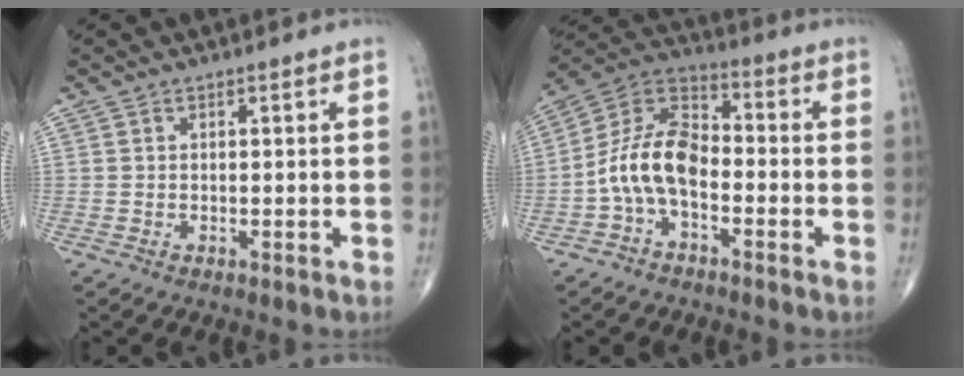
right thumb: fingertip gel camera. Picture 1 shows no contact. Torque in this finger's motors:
{"motor_torque": [0.59, 0.40, 1.32, -0.43, 0.13]}